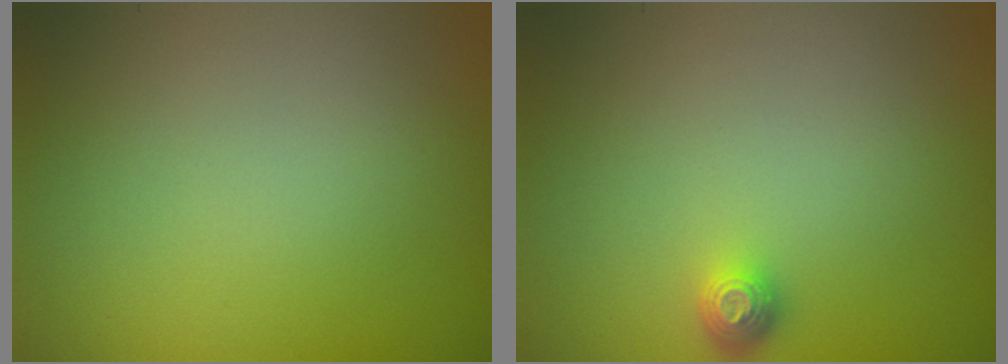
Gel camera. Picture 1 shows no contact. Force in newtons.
{"total": 1.3, "press": 1.1, "slide": 0.8}